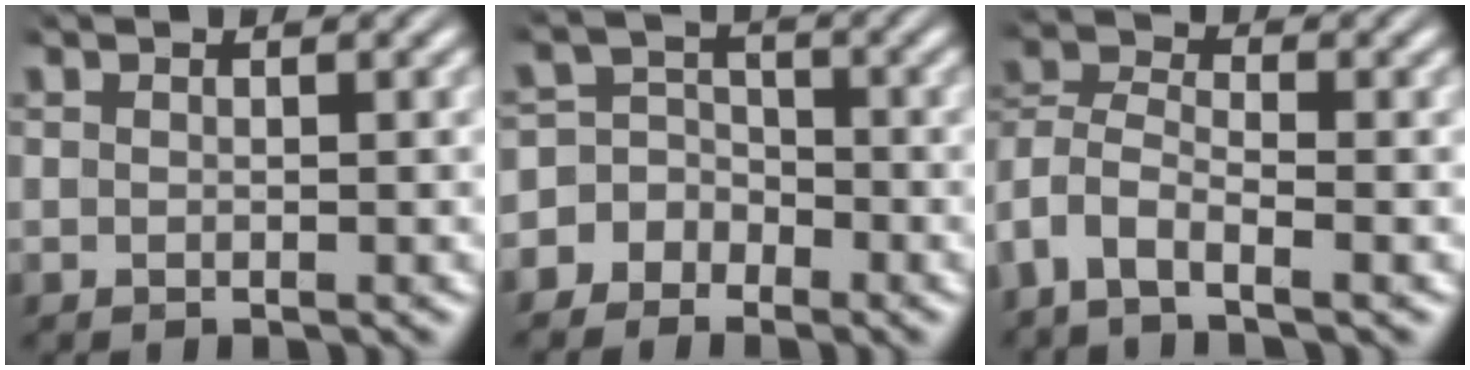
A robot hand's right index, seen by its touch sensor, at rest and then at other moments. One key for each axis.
{"total": 6.9, "fx": -2.1, "fy": 6.2, "fz": 2.1, "tx": -0.055, "ty": -0.013, "tz": -0.044}
{"total": 7.2, "fx": -1.9, "fy": 6.2, "fz": 3.1, "tx": -0.110, "ty": -0.027, "tz": -0.039}